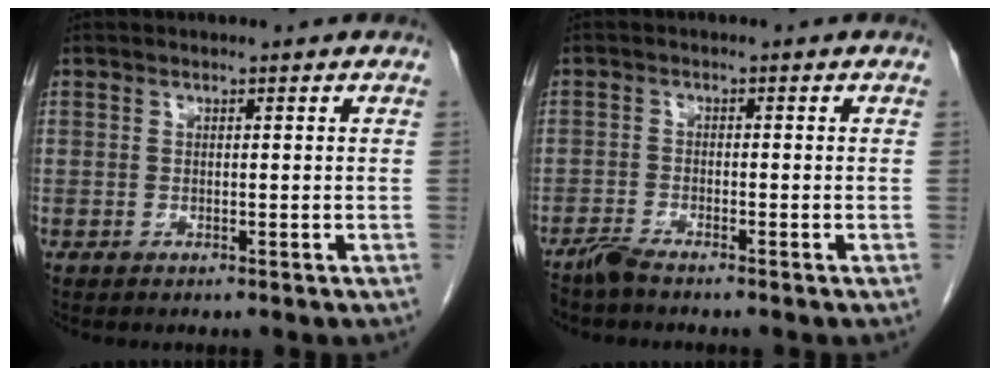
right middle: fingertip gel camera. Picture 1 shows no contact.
{"total": 2.2, "force": [-2.1, -0.1, 0.8], "torque": [-0.023, -0.006, -0.043]}